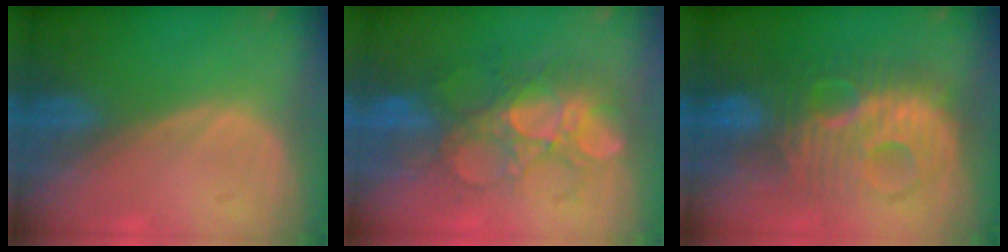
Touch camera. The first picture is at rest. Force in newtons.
{"total": 8.8, "press": 8.5, "slide": 2.3}
{"total": 10.1, "press": 10.1, "slide": 0.3}